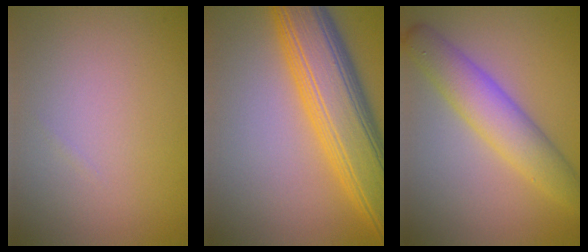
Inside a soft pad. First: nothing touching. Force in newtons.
{"total": 10.2, "press": 10.2, "slide": 0.2}
{"total": 5.1, "press": 5.1, "slide": 0.2}